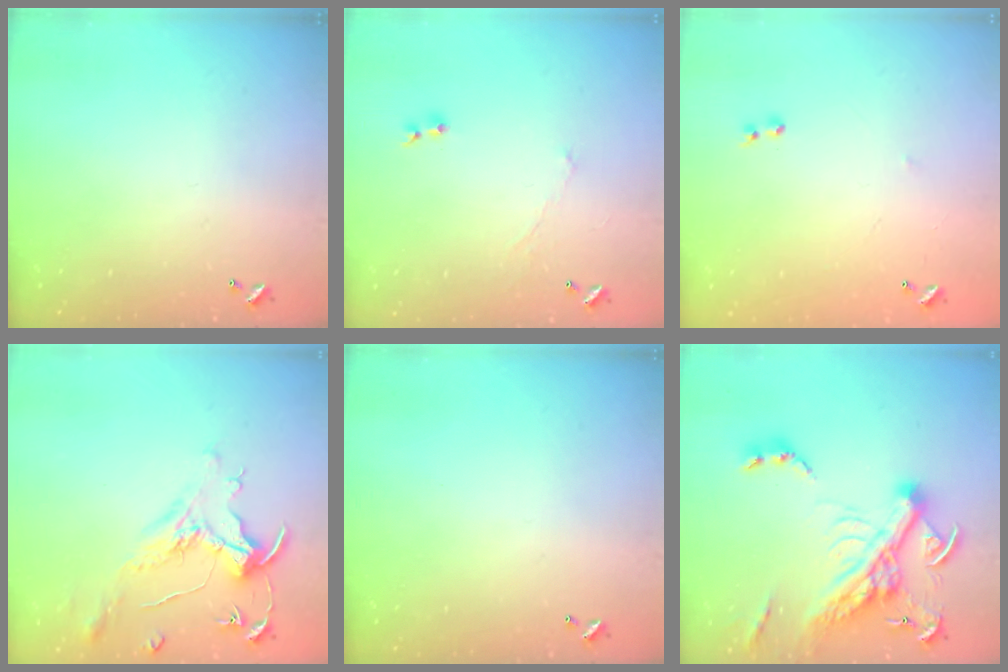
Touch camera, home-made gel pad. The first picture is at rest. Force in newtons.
{"total": 0.8, "press": 0.4, "slide": 0.7}
{"total": 6.8, "press": 6.8, "slide": 0.8}
{"total": 1.5, "press": 1.3, "slide": 0.7}
{"total": 0.0}
{"total": 19.4, "press": 19.1, "slide": 3.3}